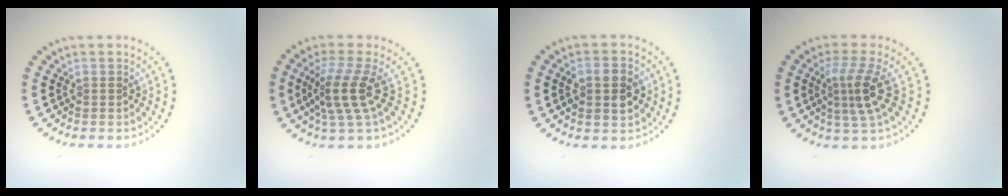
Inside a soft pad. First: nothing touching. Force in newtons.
{"total": 3.8, "press": 2.7, "slide": 2.6}
{"total": 3.8, "press": 3.7, "slide": 0.2}
{"total": 3.4, "press": 2.7, "slide": 2.1}